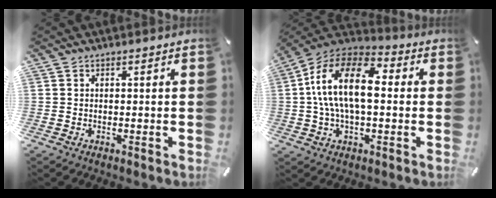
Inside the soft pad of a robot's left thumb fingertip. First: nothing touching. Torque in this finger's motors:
{"motor_torque": [0.71, 1.84, 1.65, -1.13, 0.63]}